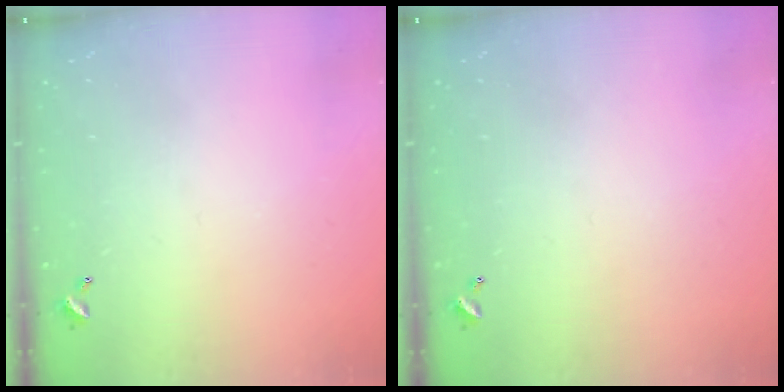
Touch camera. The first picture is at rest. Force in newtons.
{"total": 0.0}